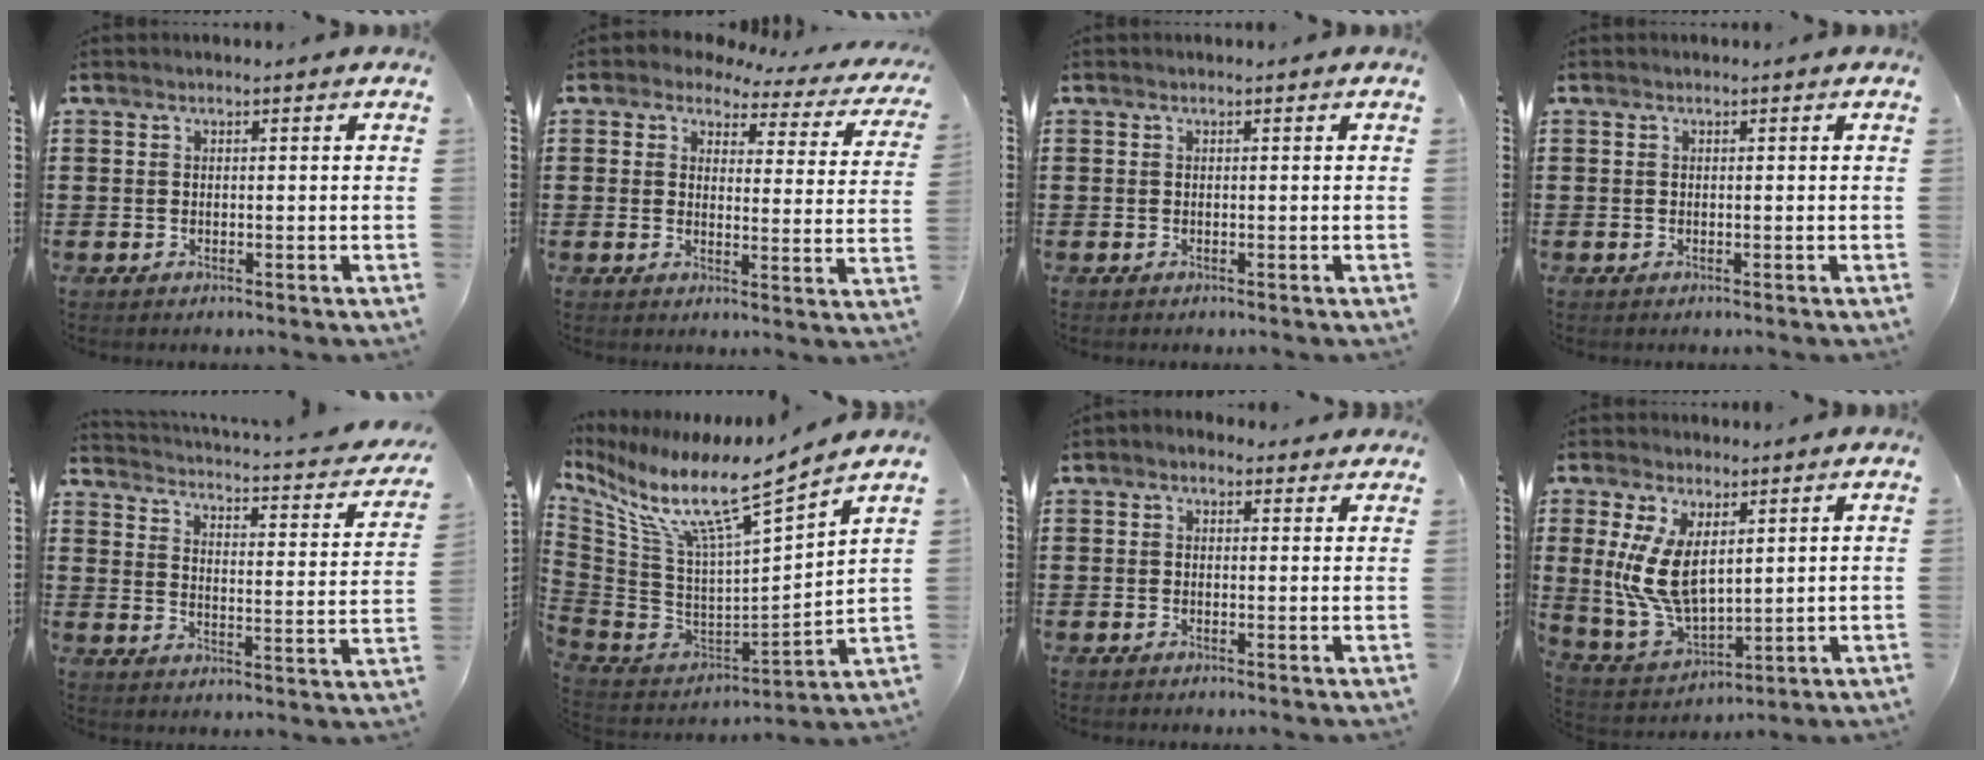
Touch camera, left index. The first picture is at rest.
{"total": 3.2, "force": [2.6, 1.4, 1.3], "torque": [-0.043, -0.014, 0.042]}
{"total": 0.0}
{"total": 0.0}
{"total": 1.9, "force": [1.4, -0.4, 1.2], "torque": [-0.040, -0.030, 0.009]}
{"total": 9.8, "force": [6.7, 0.7, 7.2], "torque": [-0.163, -0.062, 0.105]}
{"total": 1.2, "force": [0.6, 0.9, 0.6], "torque": [-0.014, 0.007, 0.009]}
{"total": 9.7, "force": [2.6, 5.1, 7.8], "torque": [-0.194, -0.010, 0.043]}